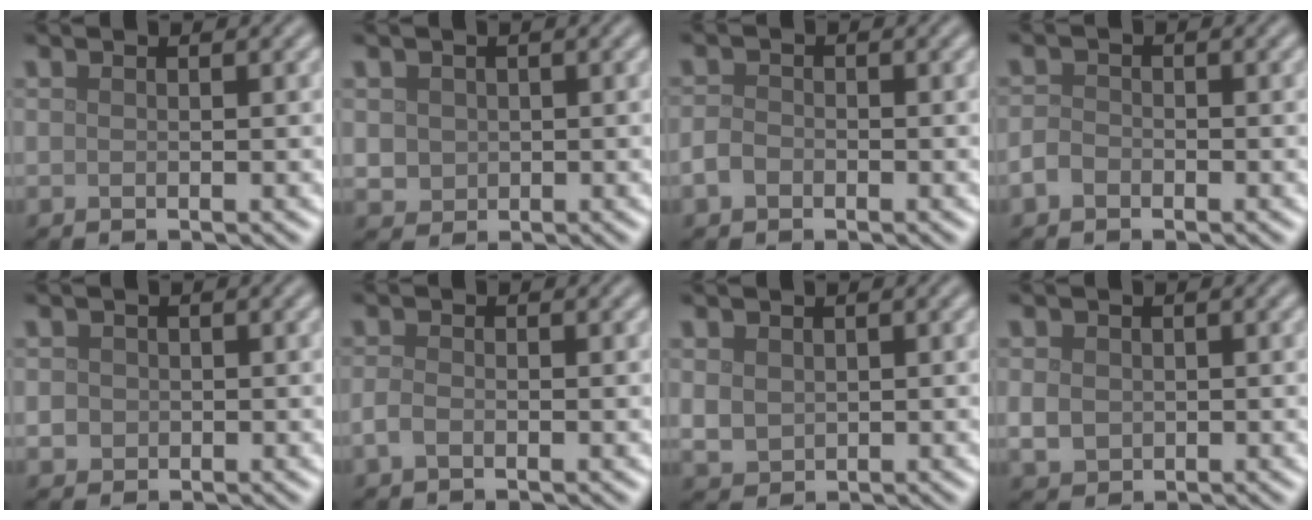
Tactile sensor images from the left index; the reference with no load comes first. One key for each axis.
{"total": 1.8, "fx": 0.2, "fy": 1.7, "fz": 0.6, "tx": -0.014, "ty": -0.006, "tz": 0.007}
{"total": 1.5, "fx": -0.8, "fy": 1.1, "fz": 0.7, "tx": -0.013, "ty": 0.000, "tz": -0.019}
{"total": 1.5, "fx": -0.8, "fy": 1.0, "fz": 0.6, "tx": -0.010, "ty": 0.001, "tz": -0.021}
{"total": 1.5, "fx": 0.0, "fy": 1.4, "fz": 0.4, "tx": 0.002, "ty": -0.002, "tz": 0.002}
{"total": 1.2, "fx": -0.6, "fy": 0.6, "fz": 0.8, "tx": -0.020, "ty": -0.001, "tz": -0.015}
{"total": 1.9, "fx": 0.5, "fy": 1.6, "fz": 0.9, "tx": -0.020, "ty": -0.004, "tz": 0.012}
{"total": 2.1, "fx": -0.1, "fy": 1.9, "fz": 1.1, "tx": -0.022, "ty": -0.004, "tz": -0.004}